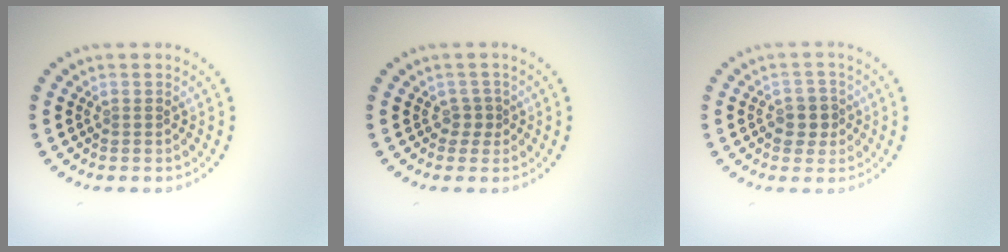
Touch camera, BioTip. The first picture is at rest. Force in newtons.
{"total": 1.1, "press": 0.8, "slide": 0.8}
{"total": 2.4, "press": 2.3, "slide": 0.7}